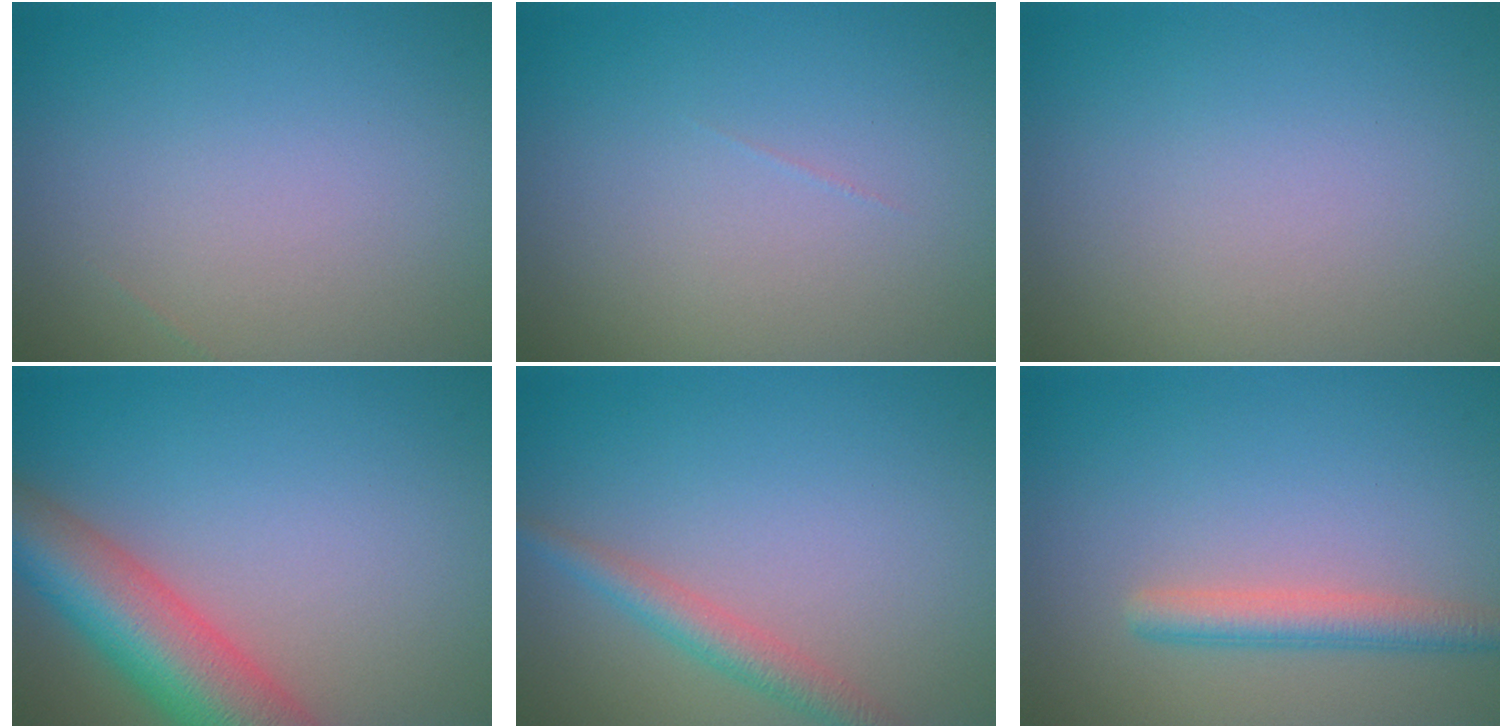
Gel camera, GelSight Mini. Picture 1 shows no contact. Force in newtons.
{"total": 0.0}
{"total": 0.0}
{"total": 9.1, "press": 9.1, "slide": 0.5}
{"total": 2.5, "press": 2.5, "slide": 0.1}
{"total": 2.7, "press": 2.7, "slide": 0.3}